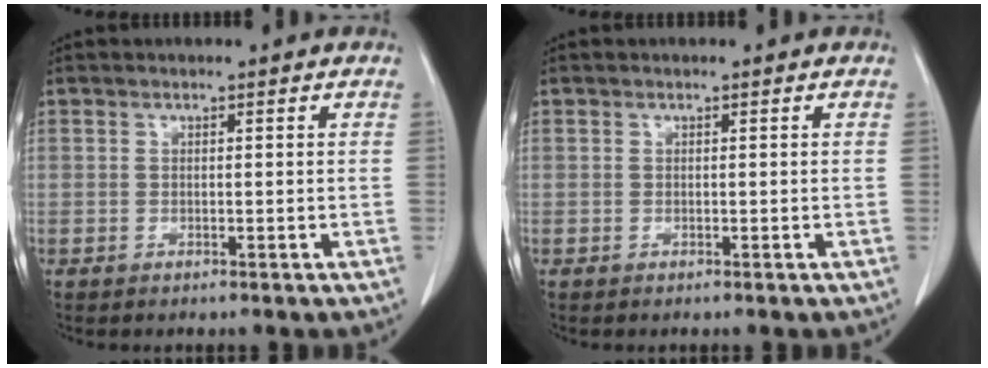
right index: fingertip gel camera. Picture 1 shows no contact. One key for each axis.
{"total": 0.0}